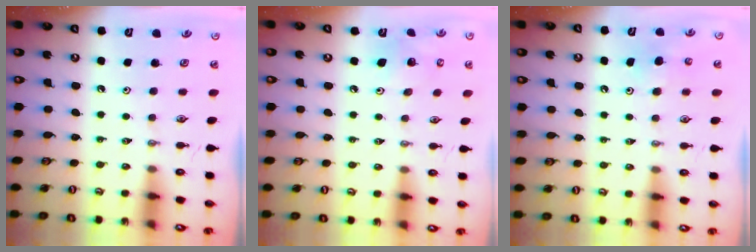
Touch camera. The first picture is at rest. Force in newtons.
{"total": 7.9, "press": 7.8, "slide": 1.4}
{"total": 5.3, "press": 5.2, "slide": 1.0}